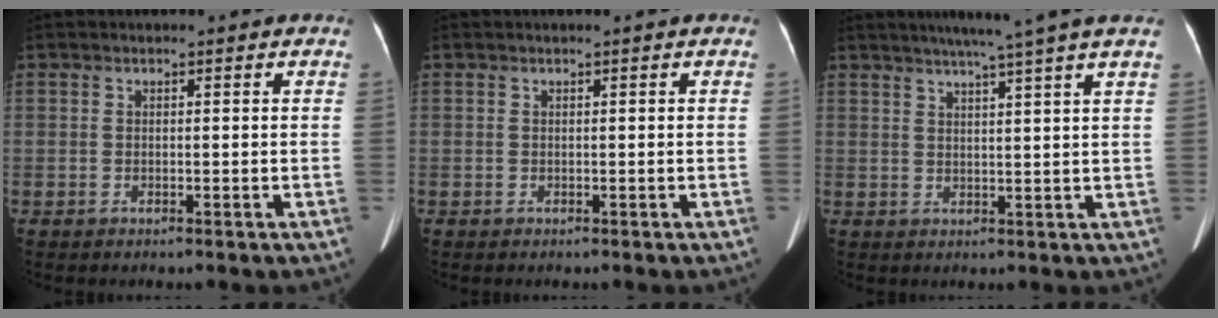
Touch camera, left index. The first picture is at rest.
{"total": 0.0}
{"total": 8.8, "force": [6.8, -1.7, 5.4], "torque": [-0.075, 0.014, 0.081]}